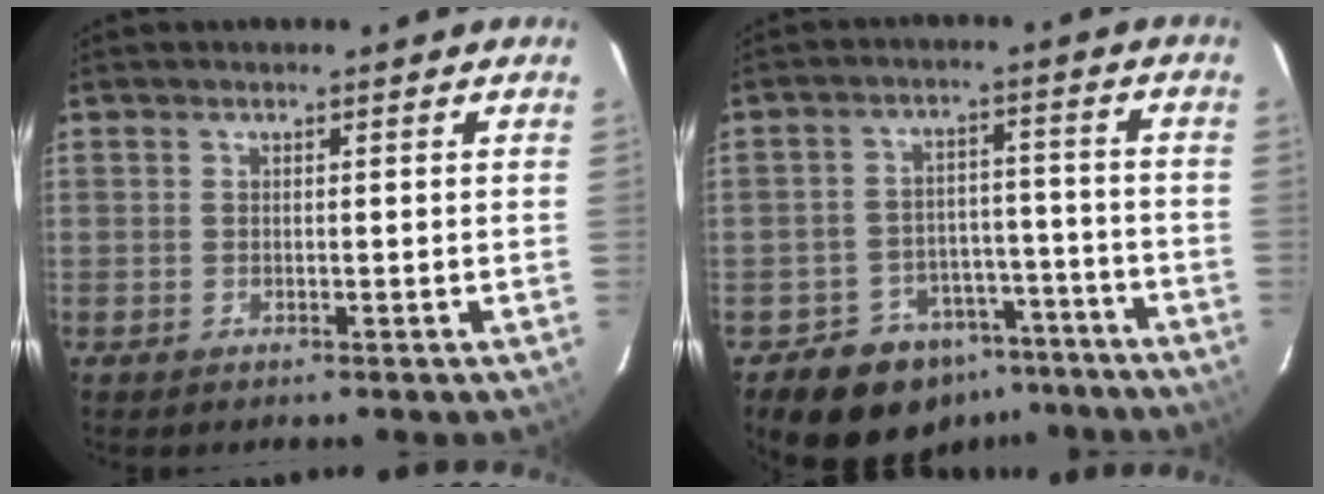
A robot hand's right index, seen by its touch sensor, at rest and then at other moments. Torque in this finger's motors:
{"motor_torque": [-0.07, -0.78, -0.04, -0.15]}